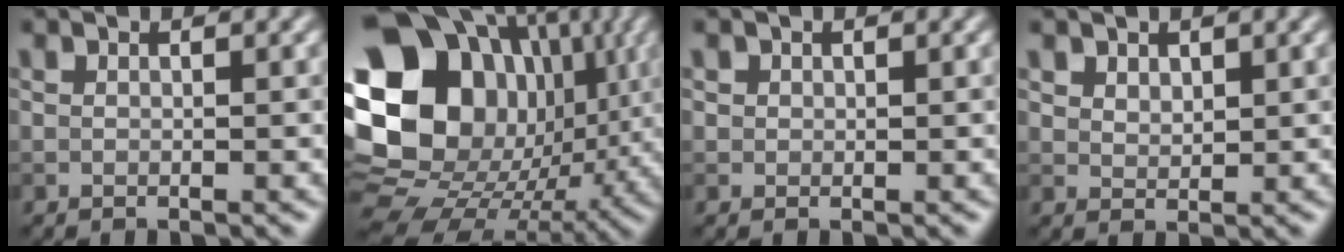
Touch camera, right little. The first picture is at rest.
{"total": 21.1, "force": [3.9, 17.4, 11.2], "torque": [-0.228, 0.002, 0.070]}
{"total": 0.7, "force": [0.3, 0.6, 0.1], "torque": [0.005, -0.003, 0.002]}
{"total": 1.6, "force": [1.2, 0.9, 0.5], "torque": [-0.013, -0.006, 0.025]}